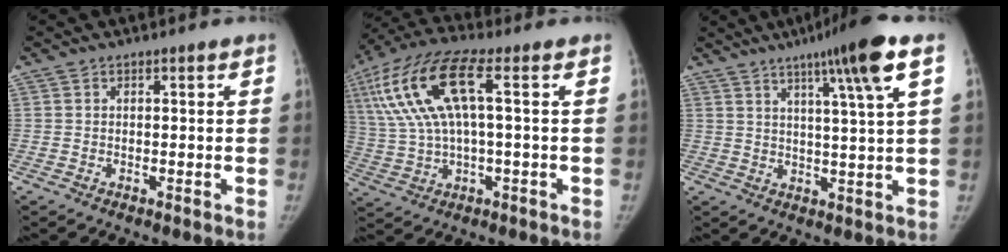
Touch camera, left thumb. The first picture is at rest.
{"total": 16.5, "force": [3.9, 5.2, 15.2], "torque": [-0.348, 0.030, 0.077]}
{"total": 11.9, "force": [6.1, -0.4, 10.2], "torque": [-0.157, -0.013, 0.089]}